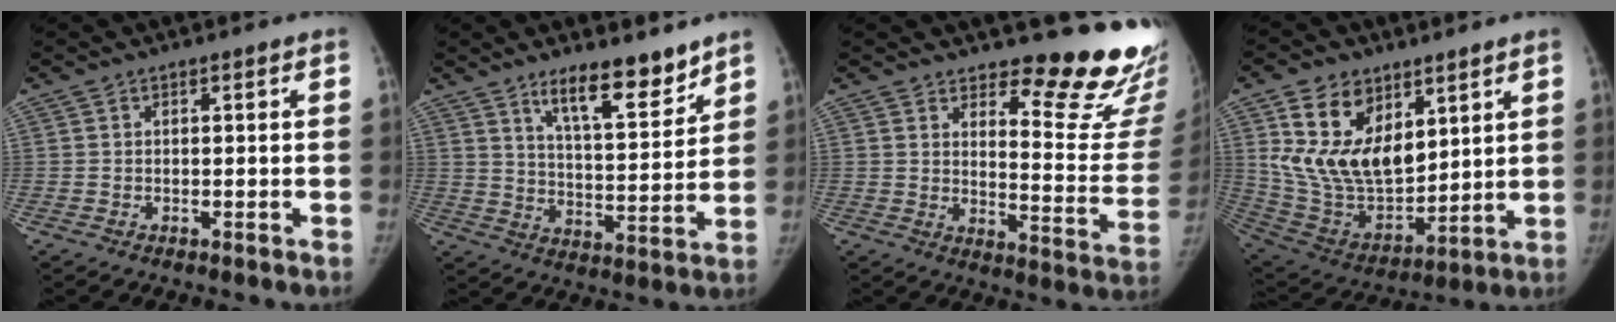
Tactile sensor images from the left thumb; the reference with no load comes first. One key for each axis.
{"total": 11.9, "fx": 8.7, "fy": 3.3, "fz": 7.4, "tx": -0.094, "ty": -0.068, "tz": 0.150}
{"total": 17.5, "fx": 15.2, "fy": 3.9, "fz": 7.8, "tx": -0.054, "ty": -0.172, "tz": 0.184}
{"total": 18.7, "fx": 7.9, "fy": 11.6, "fz": 12.4, "tx": -0.195, "ty": -0.044, "tz": 0.168}